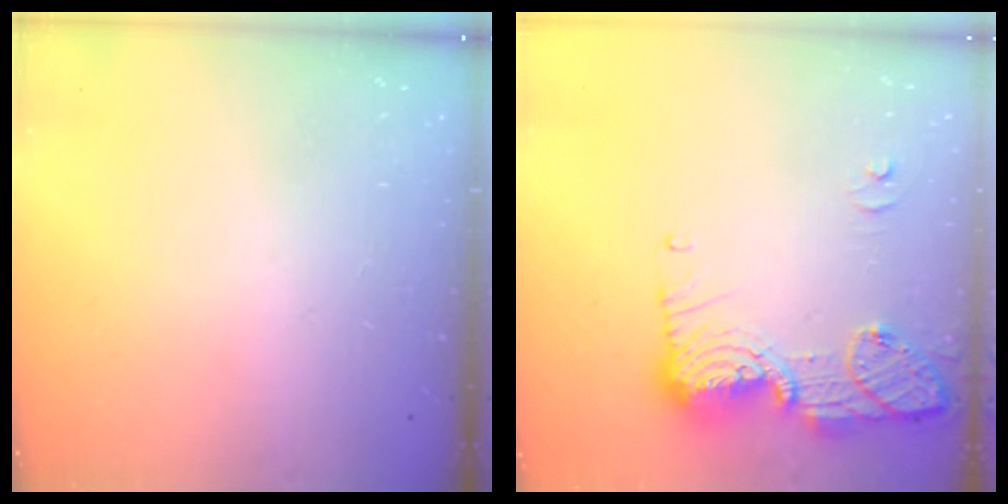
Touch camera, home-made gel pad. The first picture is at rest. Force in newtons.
{"total": 14.5, "press": 14.3, "slide": 2.9}